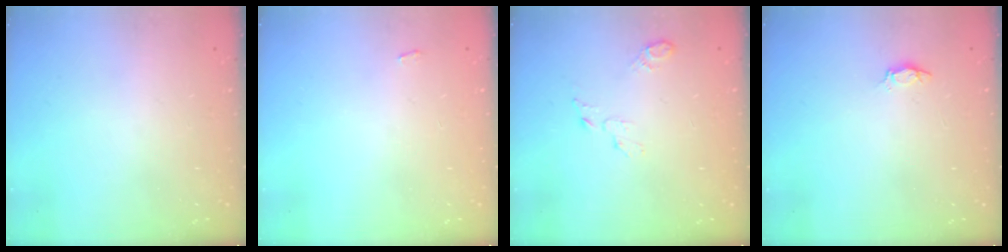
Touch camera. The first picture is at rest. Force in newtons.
{"total": 2.2, "press": 2.2, "slide": 0.3}
{"total": 4.3, "press": 4.3, "slide": 0.5}
{"total": 2.9, "press": 2.9, "slide": 0.4}